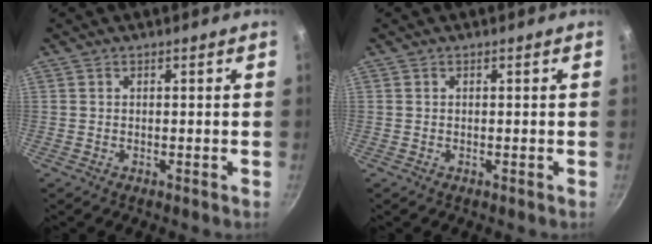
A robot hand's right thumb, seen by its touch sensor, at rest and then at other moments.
{"total": 0.0}